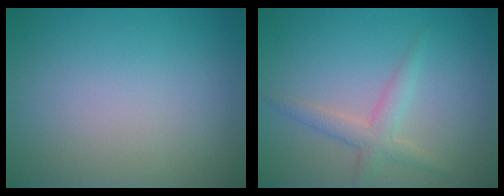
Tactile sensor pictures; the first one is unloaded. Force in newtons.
{"total": 2.4, "press": 2.4, "slide": 0.1}